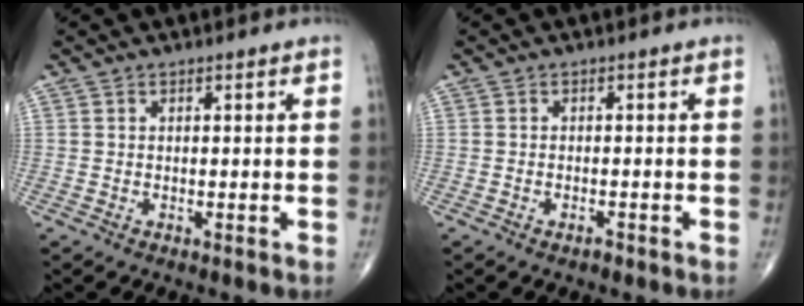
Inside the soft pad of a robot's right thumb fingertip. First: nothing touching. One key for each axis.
{"total": 1.2, "fx": -0.9, "fy": 0.4, "fz": 0.7, "tx": -0.015, "ty": 0.002, "tz": -0.015}